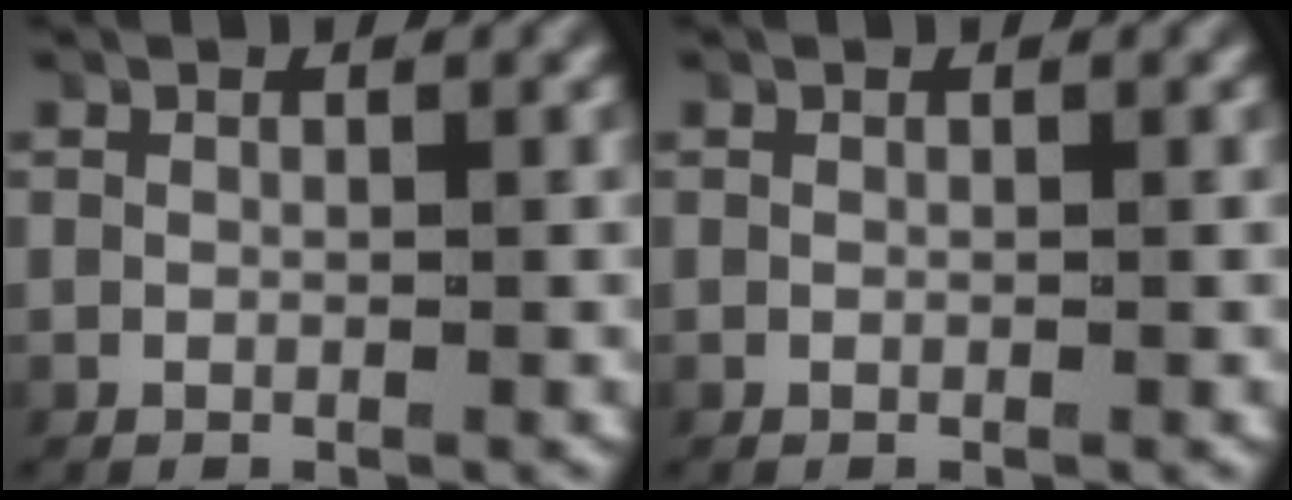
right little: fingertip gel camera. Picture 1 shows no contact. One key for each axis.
{"total": 0.0}